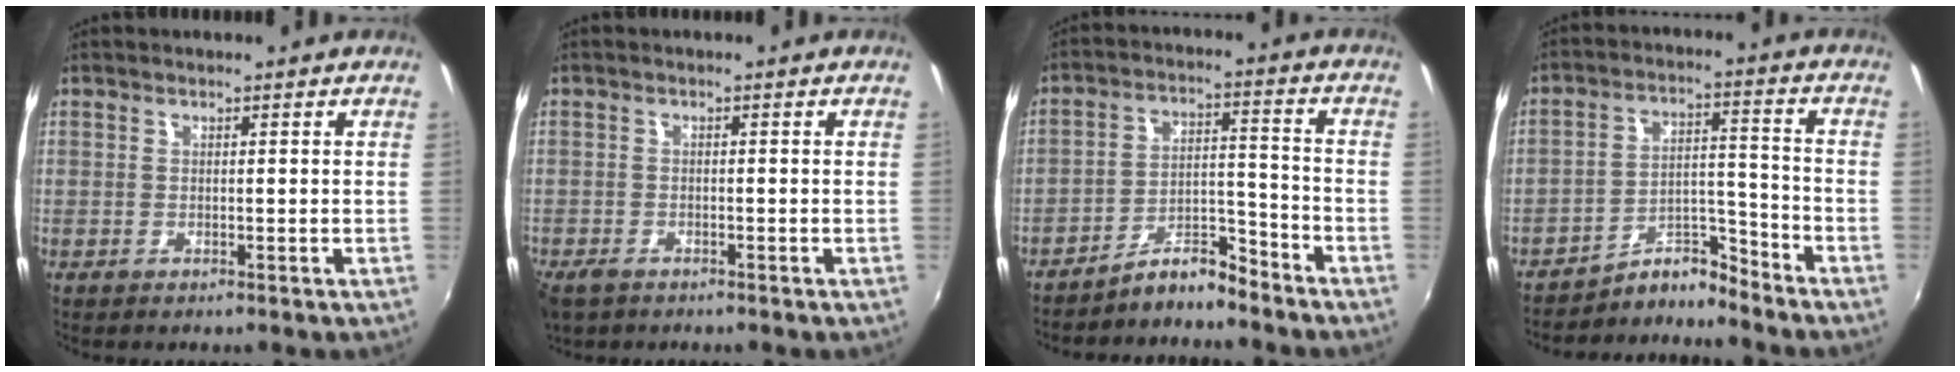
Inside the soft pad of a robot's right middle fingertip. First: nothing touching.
{"total": 3.3, "force": [-2.4, 1.7, 1.5], "torque": [-0.039, -0.013, -0.045]}
{"total": 6.6, "force": [-6.3, 0.9, 1.6], "torque": [-0.032, 0.025, -0.111]}
{"total": 6.2, "force": [-6.2, 0.0, -0.3], "torque": [0.003, 0.032, -0.114]}